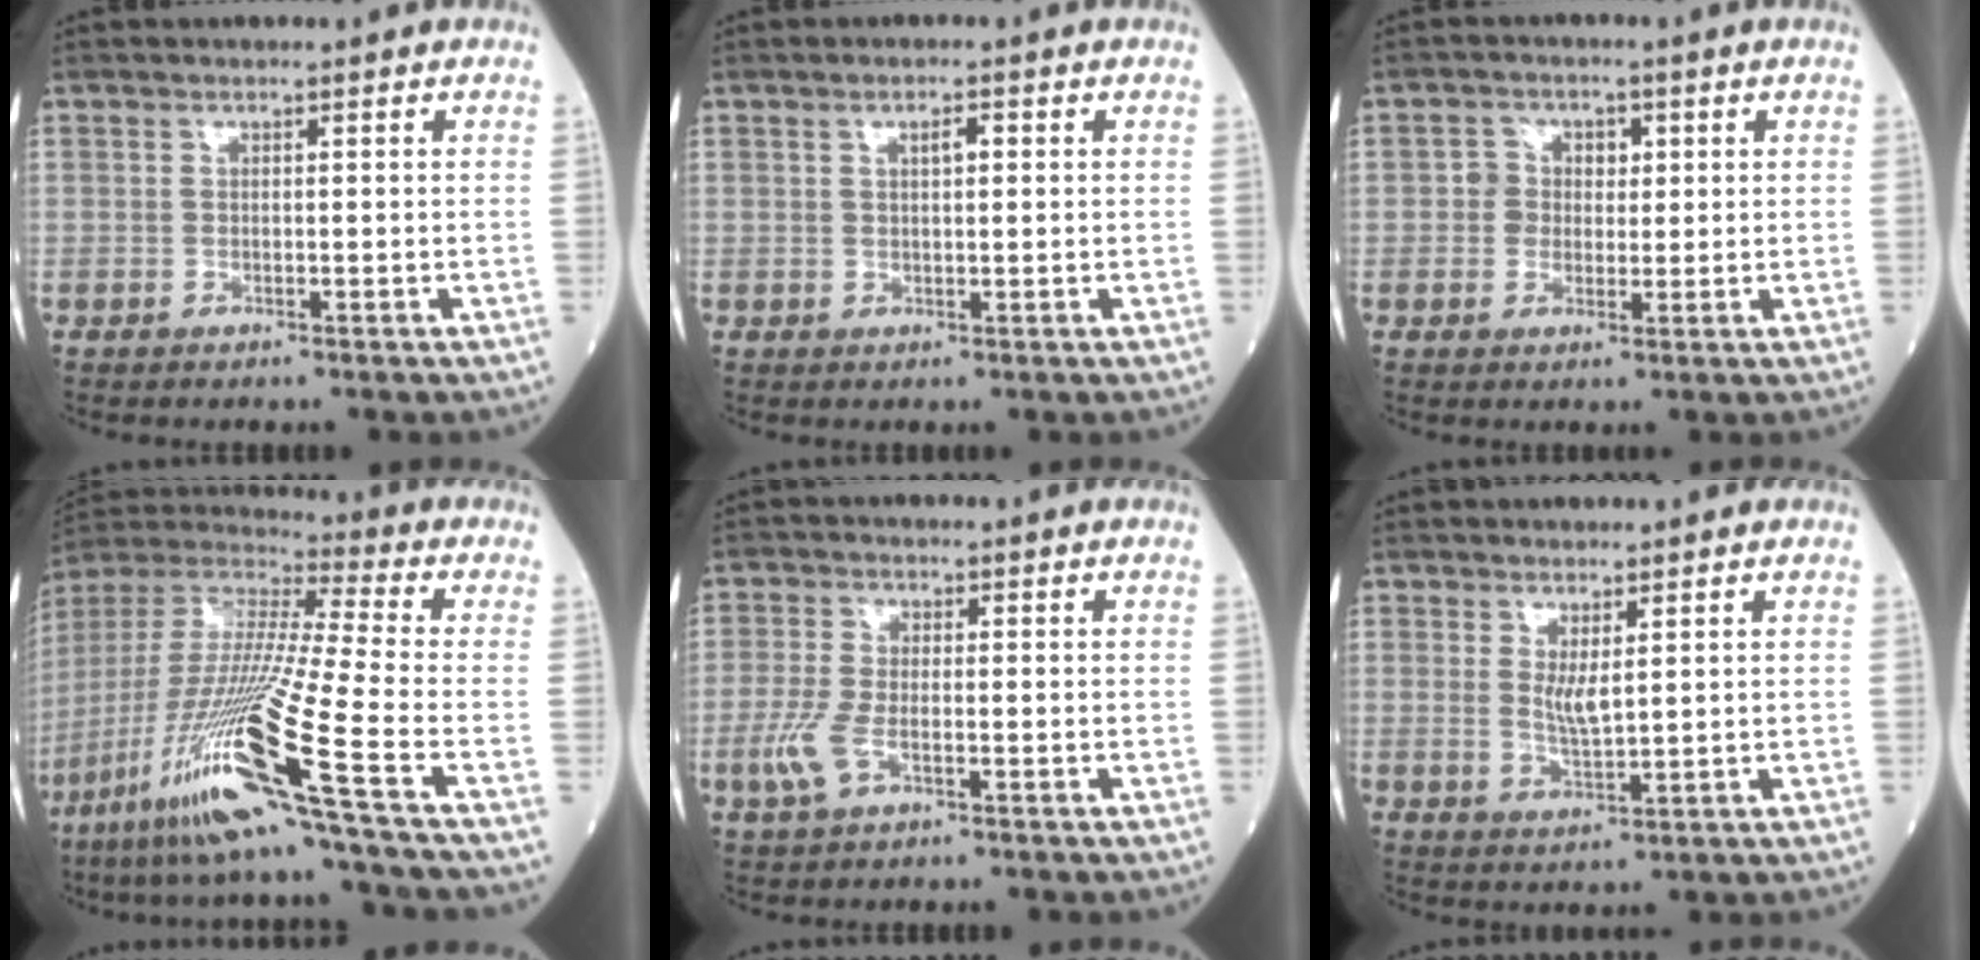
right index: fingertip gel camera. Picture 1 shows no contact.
{"total": 2.0, "force": [0.6, 0.6, 1.8], "torque": [-0.032, 0.002, 0.010]}
{"total": 3.7, "force": [0.5, 3.4, 1.4], "torque": [-0.015, 0.011, 0.006]}
{"total": 22.9, "force": [-11.0, -1.5, 20.0], "torque": [-0.427, -0.055, -0.217]}
{"total": 4.6, "force": [-1.7, 1.6, 3.9], "torque": [-0.105, -0.008, -0.036]}
{"total": 3.0, "force": [1.1, 0.5, 2.7], "torque": [-0.054, -0.011, 0.027]}